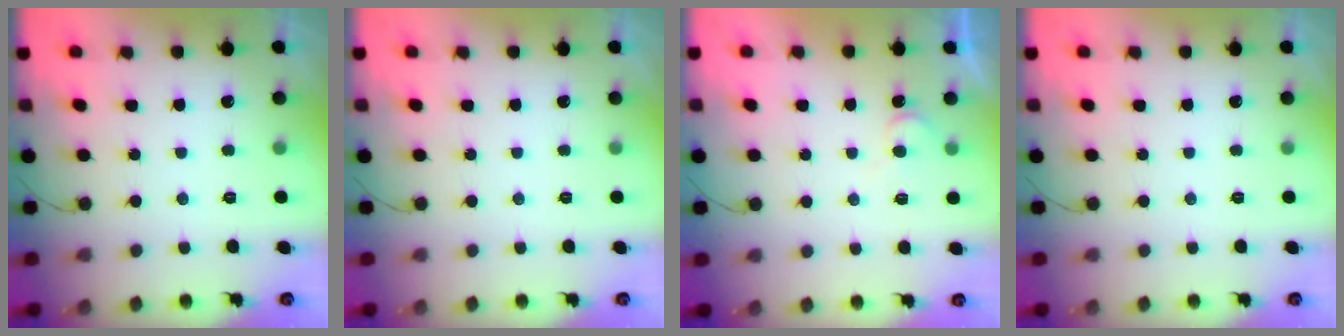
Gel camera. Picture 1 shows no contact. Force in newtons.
{"total": 0.0}
{"total": 4.4, "press": 4.3, "slide": 0.3}
{"total": 0.0}